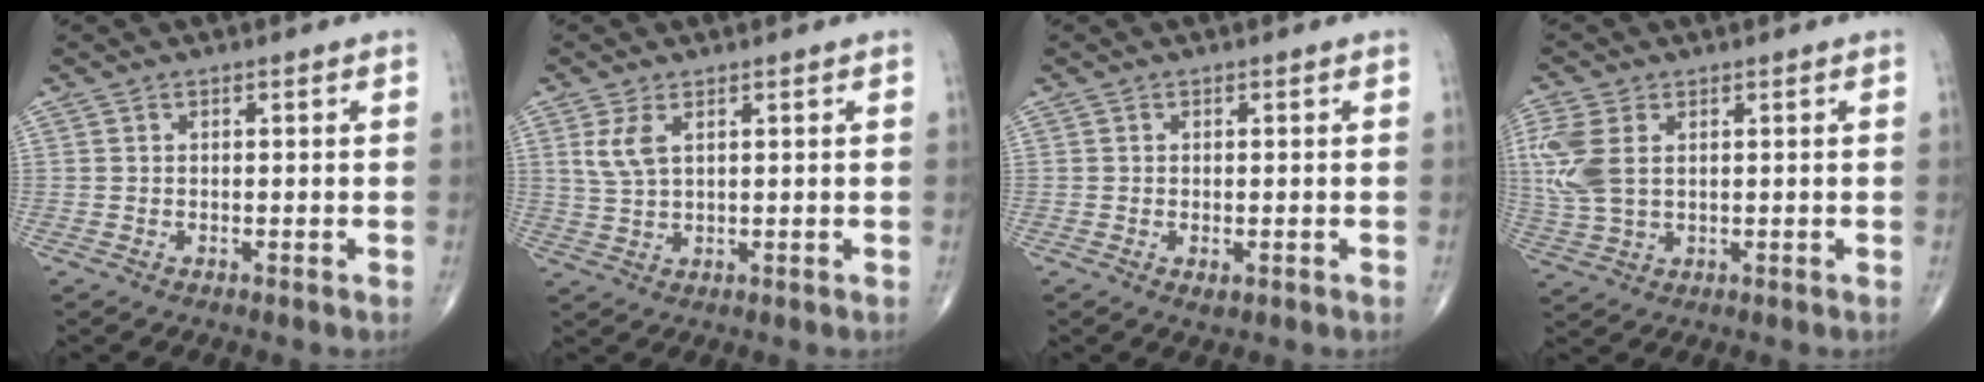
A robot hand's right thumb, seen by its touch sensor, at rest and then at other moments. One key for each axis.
{"total": 4.1, "fx": 1.7, "fy": 1.9, "fz": 3.3, "tx": -0.072, "ty": -0.002, "tz": 0.042}
{"total": 1.4, "fx": -0.5, "fy": 0.6, "fz": 1.1, "tx": -0.015, "ty": -0.004, "tz": -0.005}
{"total": 9.3, "fx": 2.0, "fy": 5.8, "fz": 7.1, "tx": -0.183, "ty": 0.002, "tz": 0.048}